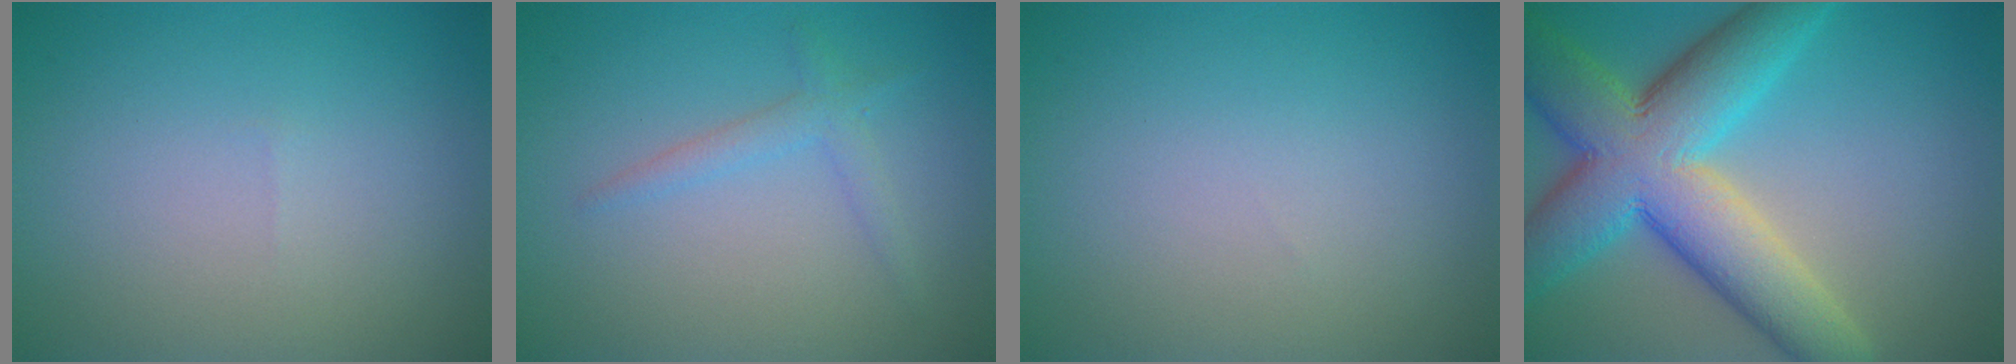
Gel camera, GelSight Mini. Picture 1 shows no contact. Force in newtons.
{"total": 1.7, "press": 1.7, "slide": 0.1}
{"total": 0.0}
{"total": 11.7, "press": 11.6, "slide": 0.7}